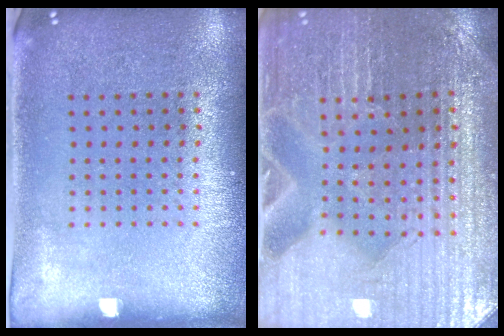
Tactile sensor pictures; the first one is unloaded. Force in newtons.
{"total": 3.5, "press": 3.4, "slide": 0.3}